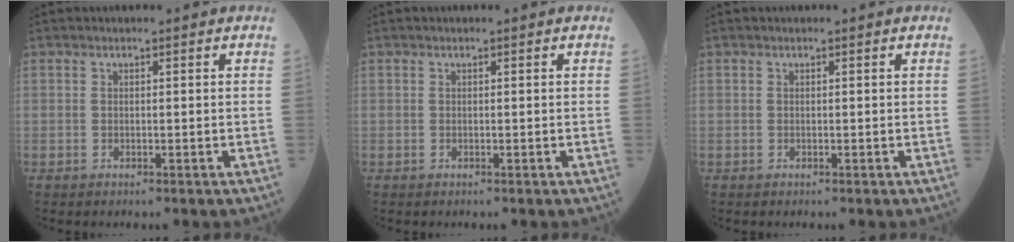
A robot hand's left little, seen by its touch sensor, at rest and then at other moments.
{"total": 0.0}
{"total": 0.0}